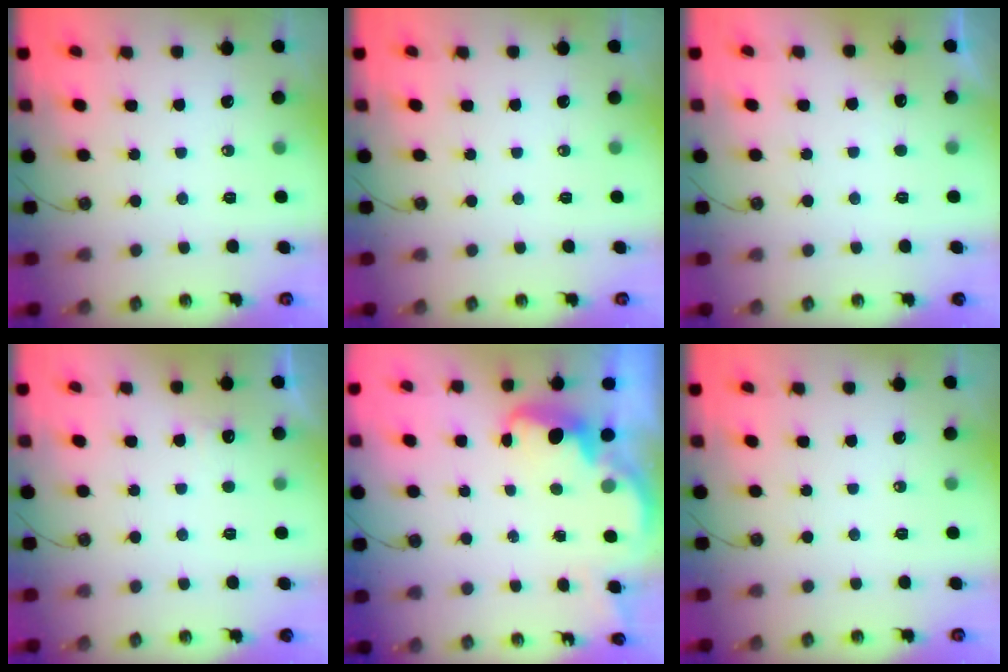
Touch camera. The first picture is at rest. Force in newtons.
{"total": 0.0}
{"total": 2.6, "press": 2.4, "slide": 1.0}
{"total": 5.0, "press": 4.8, "slide": 1.2}
{"total": 3.0, "press": 2.9, "slide": 0.6}
{"total": 0.0}